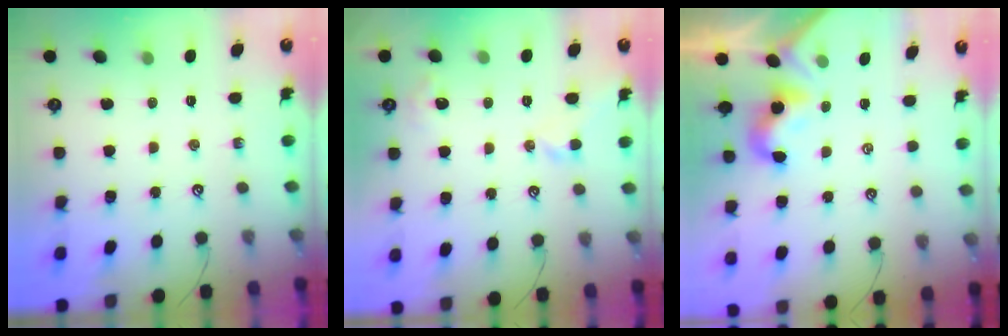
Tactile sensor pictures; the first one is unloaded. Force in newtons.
{"total": 1.2, "press": 1.2, "slide": 0.2}
{"total": 0.6, "press": 0.4, "slide": 0.4}